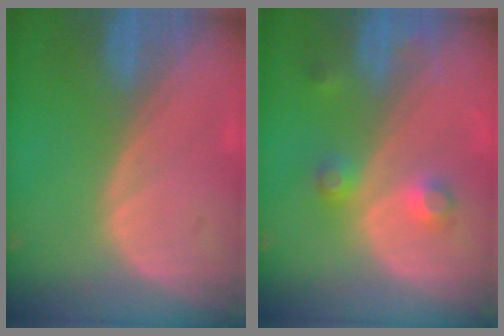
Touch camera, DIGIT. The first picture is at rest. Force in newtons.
{"total": 3.7, "press": 3.4, "slide": 1.7}